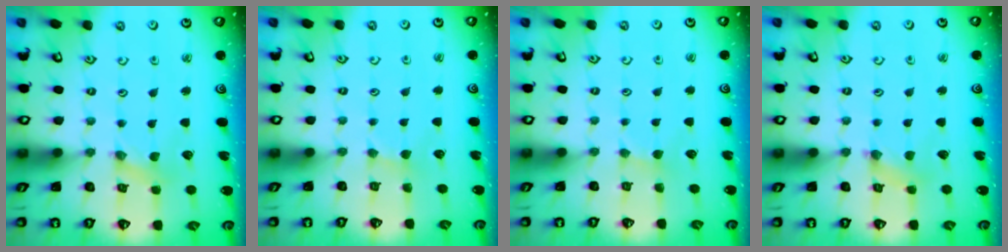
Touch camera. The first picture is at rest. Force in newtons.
{"total": 1.1, "press": 1.1, "slide": 0.3}
{"total": 1.1, "press": 1.1, "slide": 0.3}
{"total": 1.2, "press": 1.1, "slide": 0.3}